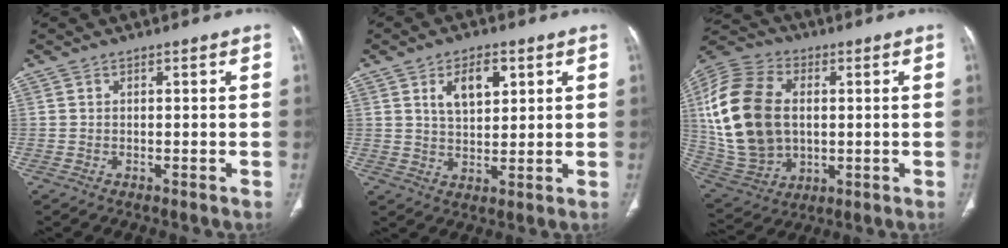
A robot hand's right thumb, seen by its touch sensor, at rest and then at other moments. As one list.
[{"total": 7.4, "force": [3.1, 4.0, 5.5], "torque": [-0.077, -0.014, 0.057]}, {"total": 22.4, "force": [2.1, 15.4, 16.2], "torque": [-0.330, 0.002, 0.051]}]